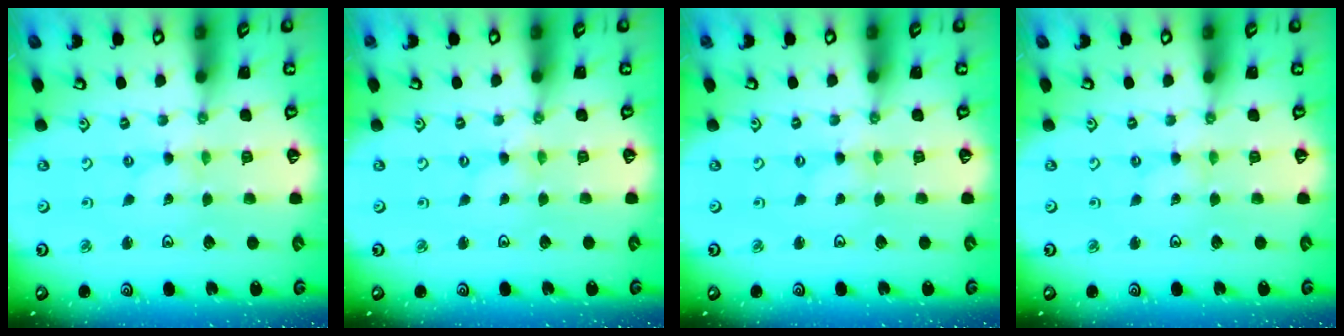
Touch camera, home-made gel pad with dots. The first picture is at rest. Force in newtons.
{"total": 0.0}
{"total": 0.0}
{"total": 0.0}